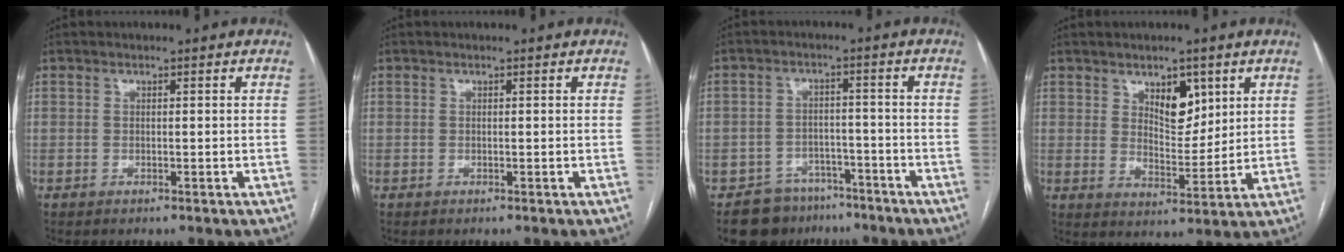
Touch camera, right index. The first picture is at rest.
{"total": 0.0}
{"total": 7.5, "force": [-5.7, 4.7, 0.5], "torque": [0.006, 0.023, -0.087]}
{"total": 6.6, "force": [3.4, 3.2, 4.6], "torque": [-0.073, -0.004, 0.060]}